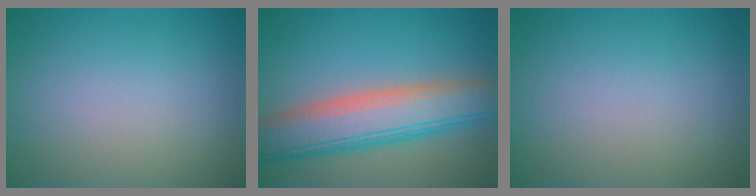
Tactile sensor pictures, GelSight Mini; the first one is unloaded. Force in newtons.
{"total": 8.4, "press": 8.4, "slide": 0.9}
{"total": 0.0}